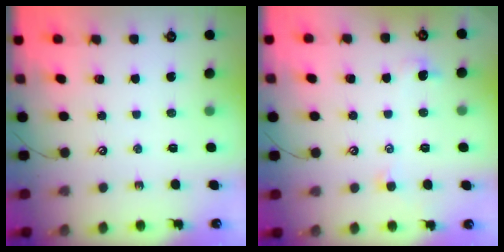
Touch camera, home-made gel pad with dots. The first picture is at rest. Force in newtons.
{"total": 0.7, "press": 0.4, "slide": 0.6}